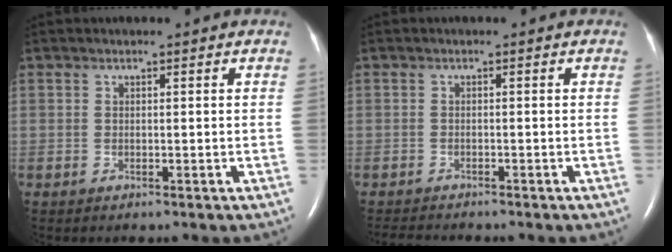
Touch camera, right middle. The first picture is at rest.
{"total": 3.1, "force": [-3.0, 0.1, 0.8], "torque": [-0.012, -0.012, -0.048]}